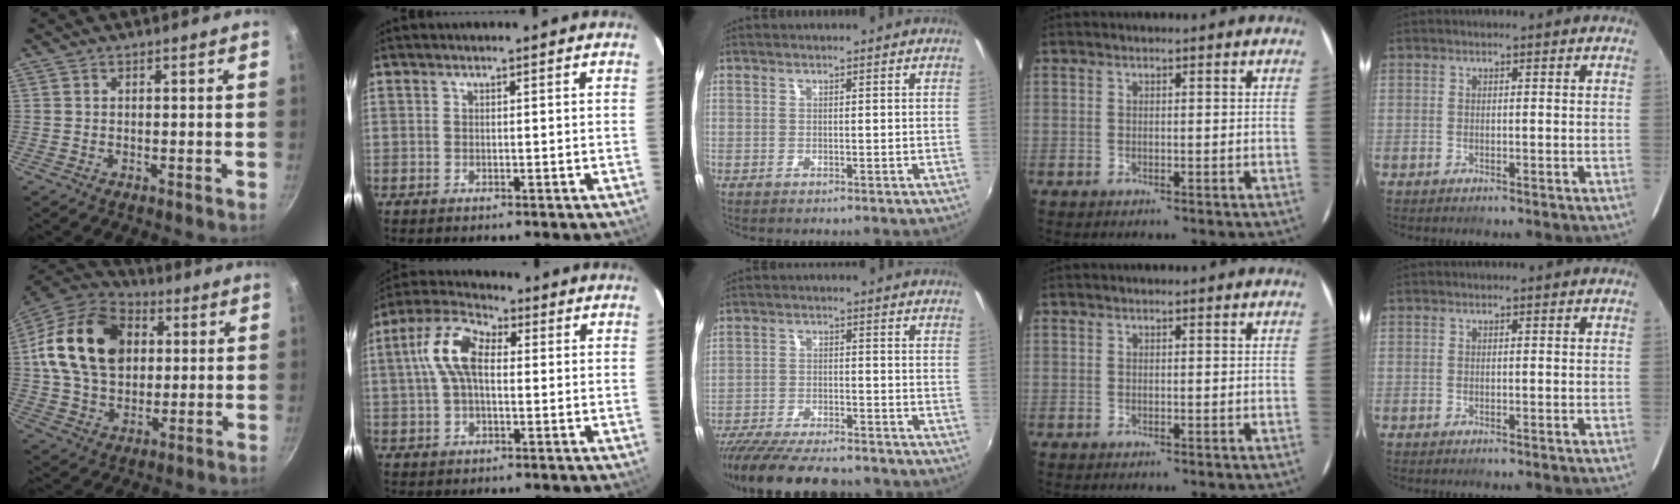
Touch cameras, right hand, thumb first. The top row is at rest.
{"thumb": {"total": 21.9, "force": [4.6, 15.8, 14.5], "torque": [-0.234, 0.013, 0.073]}, "index": {"total": 10.0, "force": [1.2, 5.4, 8.4], "torque": [-0.175, 0.027, 0.019]}, "middle": {"total": 16.4, "force": [-14.1, 3.7, 7.5], "torque": [-0.155, -0.032, -0.220]}}